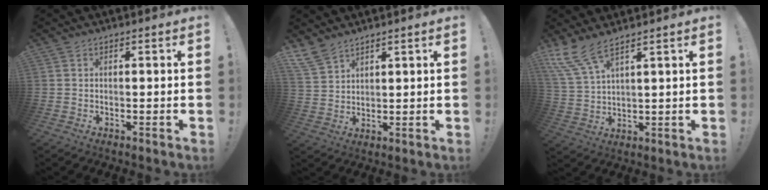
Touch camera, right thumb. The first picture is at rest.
{"total": 6.9, "force": [5.7, 2.8, 2.7], "torque": [-0.065, -0.024, 0.113]}
{"total": 8.3, "force": [6.3, 1.8, 5.0], "torque": [-0.116, -0.023, 0.125]}